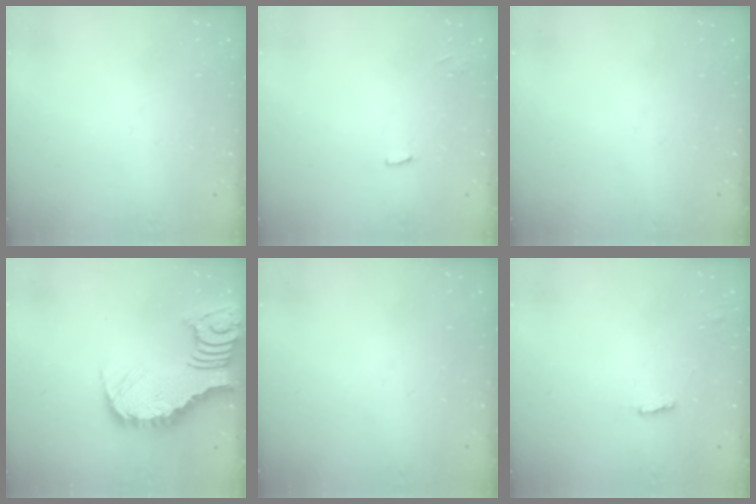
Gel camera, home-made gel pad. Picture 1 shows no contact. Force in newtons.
{"total": 3.7, "press": 3.7, "slide": 0.3}
{"total": 0.0}
{"total": 7.7, "press": 7.6, "slide": 0.8}
{"total": 0.0}
{"total": 1.9, "press": 1.9, "slide": 0.2}